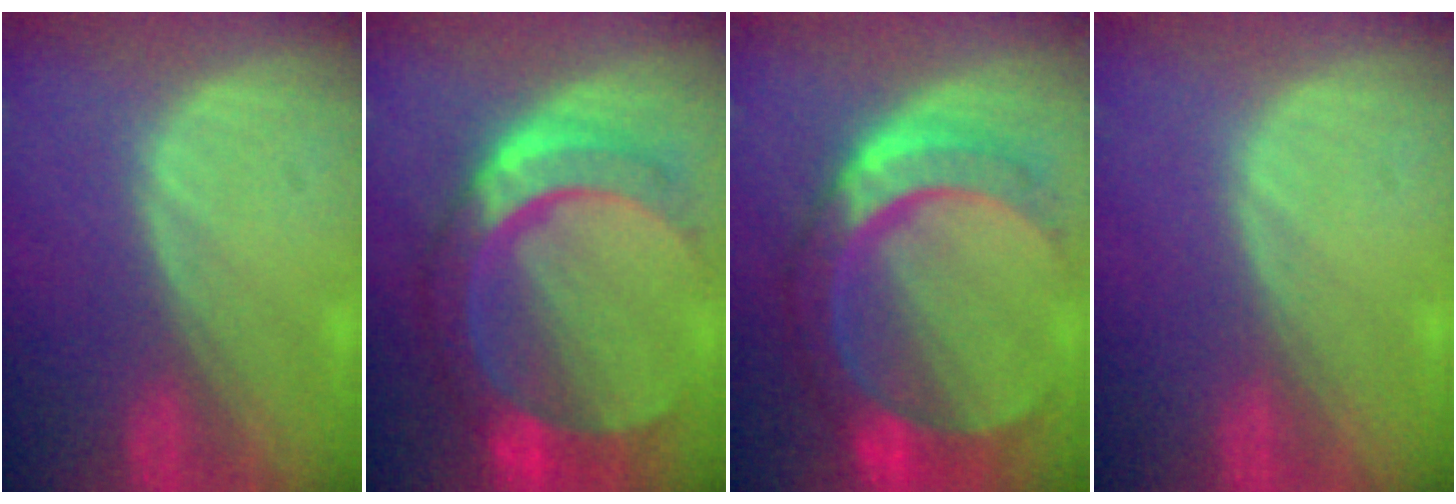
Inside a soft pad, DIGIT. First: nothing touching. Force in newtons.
{"total": 10.9, "press": 10.8, "slide": 1.1}
{"total": 10.8, "press": 10.7, "slide": 1.1}
{"total": 0.0}